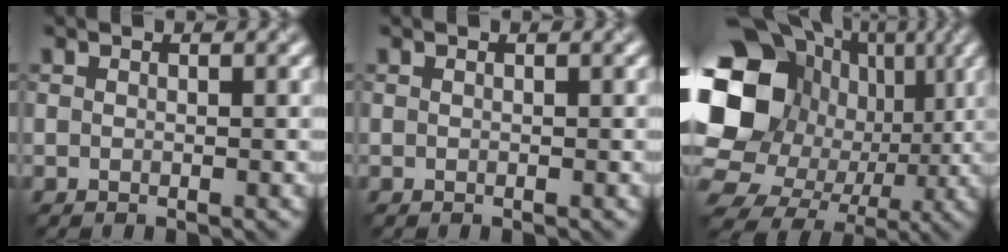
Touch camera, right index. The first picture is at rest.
{"total": 0.0}
{"total": 17.9, "force": [0.4, 15.2, 9.3], "torque": [-0.188, -0.007, -0.001]}